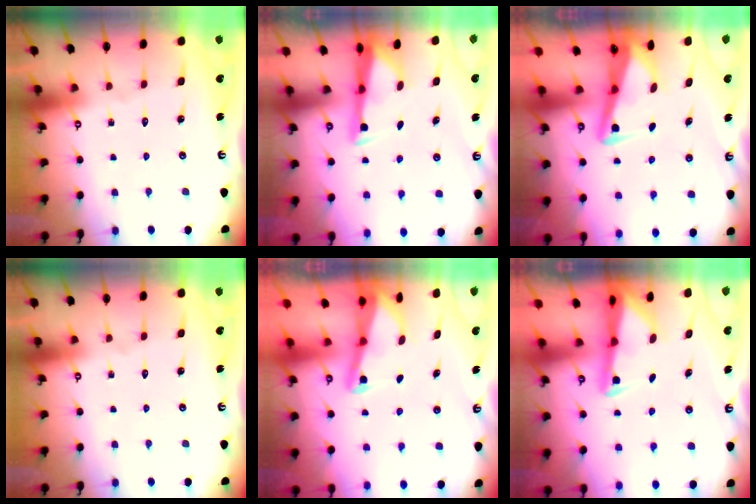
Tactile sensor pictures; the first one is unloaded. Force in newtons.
{"total": 3.2, "press": 3.1, "slide": 0.9}
{"total": 4.2, "press": 4.1, "slide": 1.1}
{"total": 0.0}
{"total": 2.2, "press": 2.2, "slide": 0.3}
{"total": 2.4, "press": 2.3, "slide": 0.4}